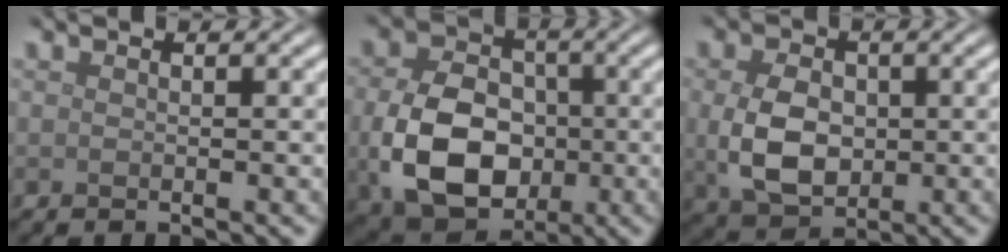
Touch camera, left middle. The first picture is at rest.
{"total": 9.3, "force": [-1.5, 6.8, 6.2], "torque": [-0.133, -0.017, -0.026]}
{"total": 5.3, "force": [-0.2, 3.8, 3.7], "torque": [-0.083, -0.007, 0.000]}